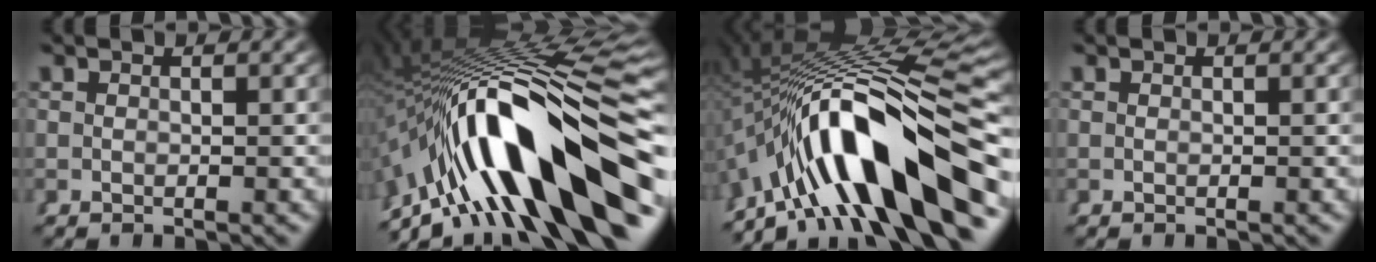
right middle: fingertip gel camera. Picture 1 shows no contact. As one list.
[{"total": 19.9, "force": [-4.0, 9.5, 17.1], "torque": [-0.275, 0.004, -0.053]}, {"total": 18.0, "force": [-3.3, 9.0, 15.3], "torque": [-0.254, 0.002, -0.044]}, {"total": 0.0}]